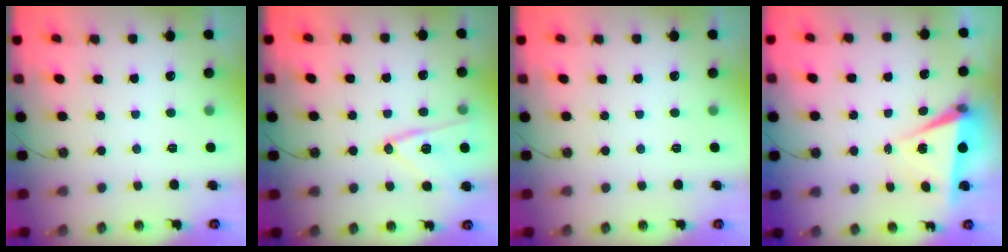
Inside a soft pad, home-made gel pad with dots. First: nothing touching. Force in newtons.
{"total": 13.6, "press": 13.2, "slide": 3.0}
{"total": 0.0}
{"total": 6.1, "press": 4.3, "slide": 4.3}